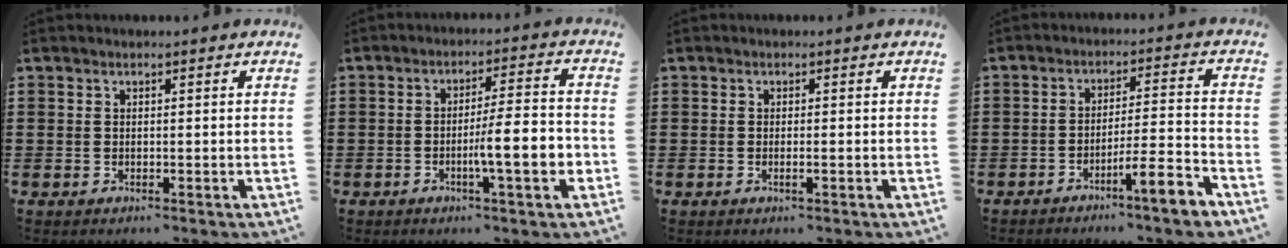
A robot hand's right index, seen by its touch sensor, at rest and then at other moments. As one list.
[{"total": 8.4, "force": [-2.3, 1.1, 8.0], "torque": [-0.124, -0.003, -0.040]}, {"total": 0.9, "force": [-0.4, 0.0, 0.8], "torque": [-0.014, -0.005, -0.006]}, {"total": 7.0, "force": [-5.1, 0.1, 4.7], "torque": [-0.076, -0.005, -0.093]}]